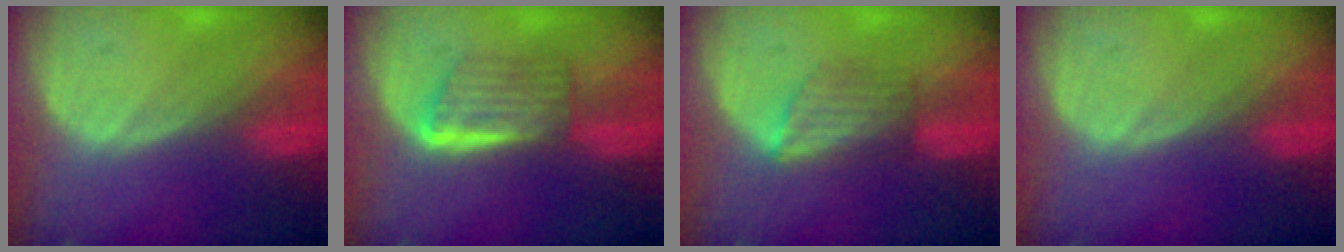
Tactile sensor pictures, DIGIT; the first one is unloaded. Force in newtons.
{"total": 5.8, "press": 5.1, "slide": 2.9}
{"total": 4.1, "press": 3.8, "slide": 1.3}
{"total": 0.0}